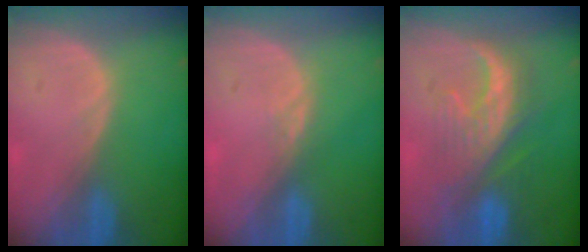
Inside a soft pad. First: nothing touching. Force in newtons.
{"total": 1.1, "press": 1.0, "slide": 0.5}
{"total": 8.5, "press": 8.3, "slide": 1.6}